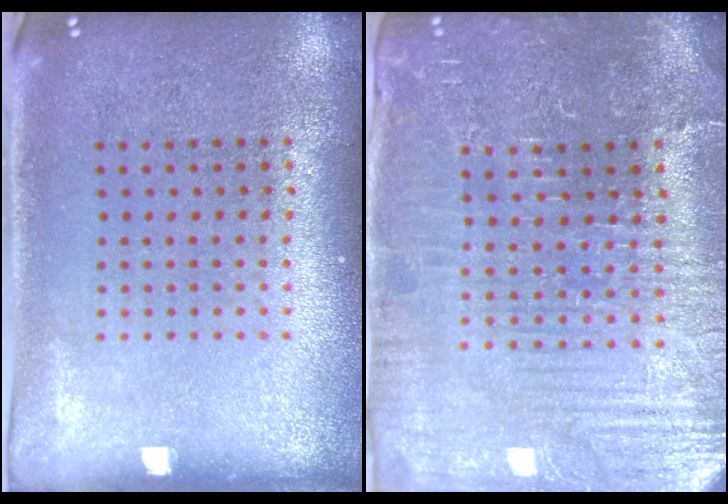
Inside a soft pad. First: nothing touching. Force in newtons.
{"total": 4.4, "press": 4.2, "slide": 1.3}